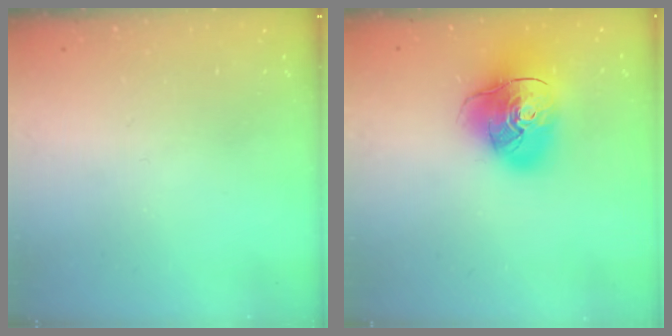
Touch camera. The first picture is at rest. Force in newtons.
{"total": 17.9, "press": 17.8, "slide": 2.3}